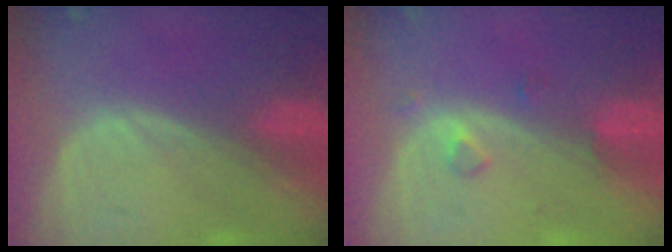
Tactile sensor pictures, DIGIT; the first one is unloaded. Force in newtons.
{"total": 1.8, "press": 1.8, "slide": 0.1}